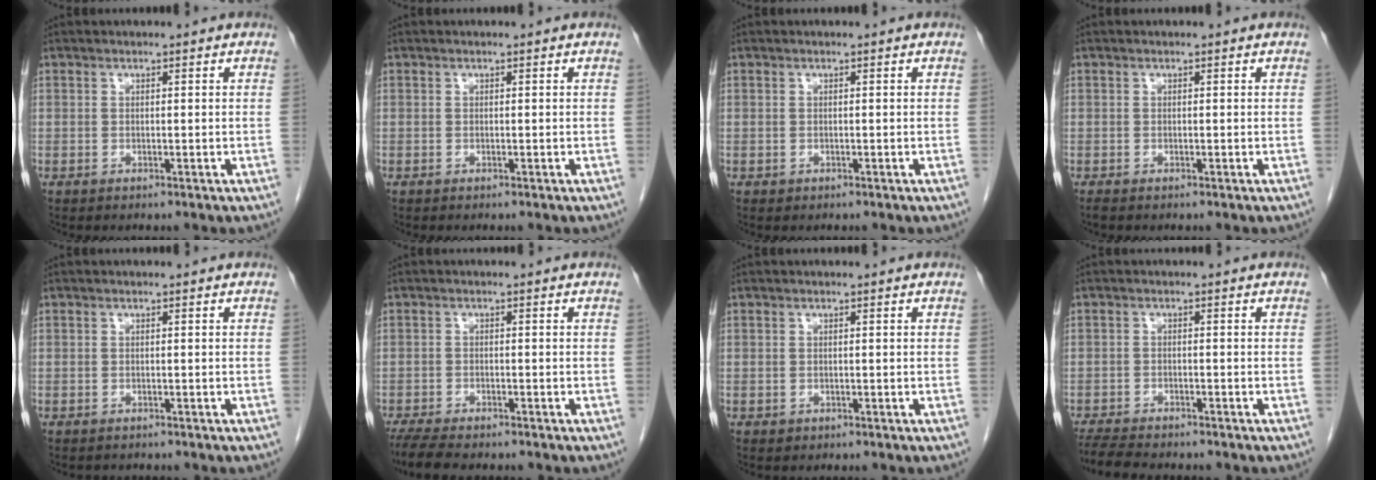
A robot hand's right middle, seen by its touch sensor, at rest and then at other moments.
{"total": 0.0}
{"total": 0.0}
{"total": 0.6, "force": [-0.6, 0.1, 0.2], "torque": [-0.013, -0.003, -0.010]}
{"total": 0.9, "force": [-0.9, 0.3, 0.0], "torque": [-0.010, -0.001, -0.013]}
{"total": 7.3, "force": [-6.2, 1.5, 3.6], "torque": [-0.064, -0.018, -0.100]}
{"total": 0.5, "force": [-0.3, 0.5, 0.1], "torque": [-0.007, 0.001, -0.001]}
{"total": 7.6, "force": [-6.8, 1.2, 3.1], "torque": [-0.053, -0.016, -0.110]}